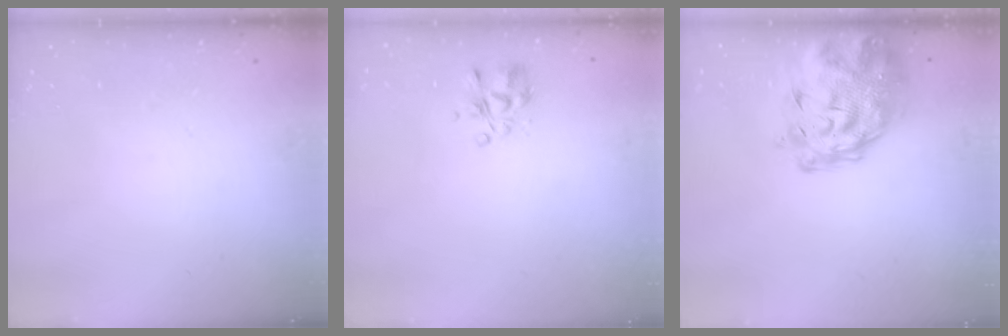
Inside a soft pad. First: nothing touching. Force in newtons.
{"total": 3.8, "press": 3.8, "slide": 0.2}
{"total": 10.6, "press": 9.9, "slide": 3.7}